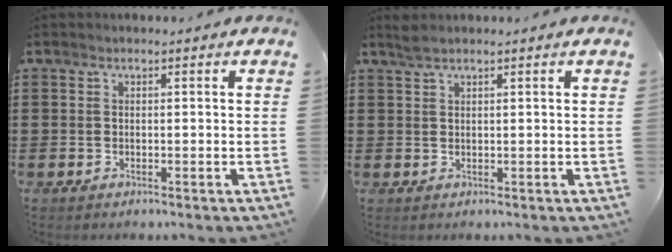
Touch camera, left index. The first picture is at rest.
{"total": 1.4, "force": [1.1, 0.2, 0.9], "torque": [-0.020, 0.001, 0.020]}